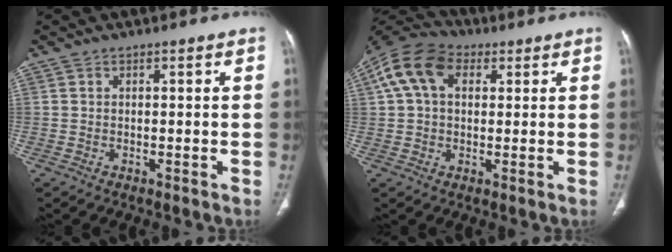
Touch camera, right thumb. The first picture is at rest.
{"total": 12.1, "force": [3.8, 8.1, 8.1], "torque": [-0.157, 0.030, 0.061]}